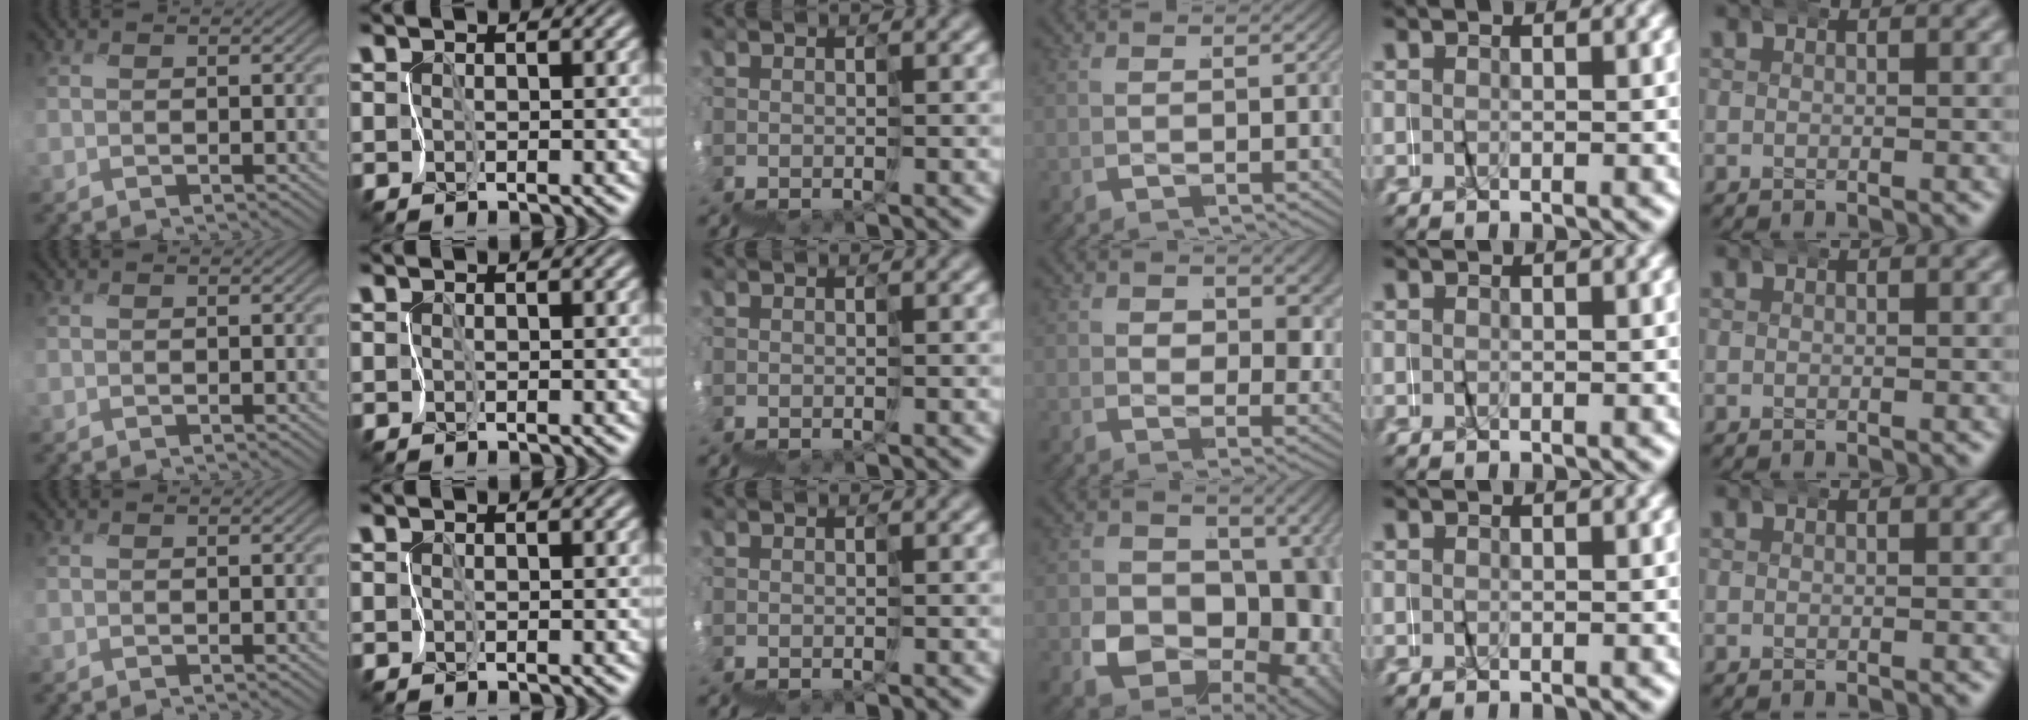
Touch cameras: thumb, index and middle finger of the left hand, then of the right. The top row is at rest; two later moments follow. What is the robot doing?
{"motion": "wrap", "object": "netting"}